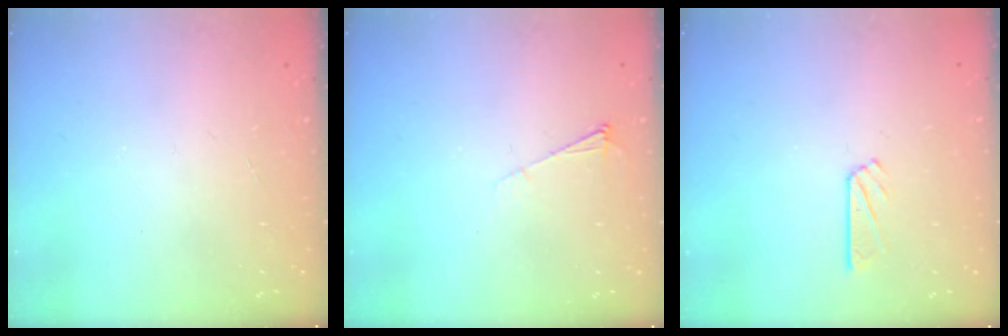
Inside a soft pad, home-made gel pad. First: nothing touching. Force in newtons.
{"total": 4.3, "press": 4.2, "slide": 0.6}
{"total": 3.5, "press": 3.5, "slide": 0.3}